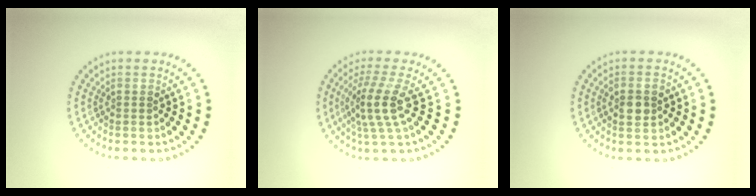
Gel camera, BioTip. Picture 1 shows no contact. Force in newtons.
{"total": 3.7, "press": 2.9, "slide": 2.4}
{"total": 2.3, "press": 2.3, "slide": 0.2}